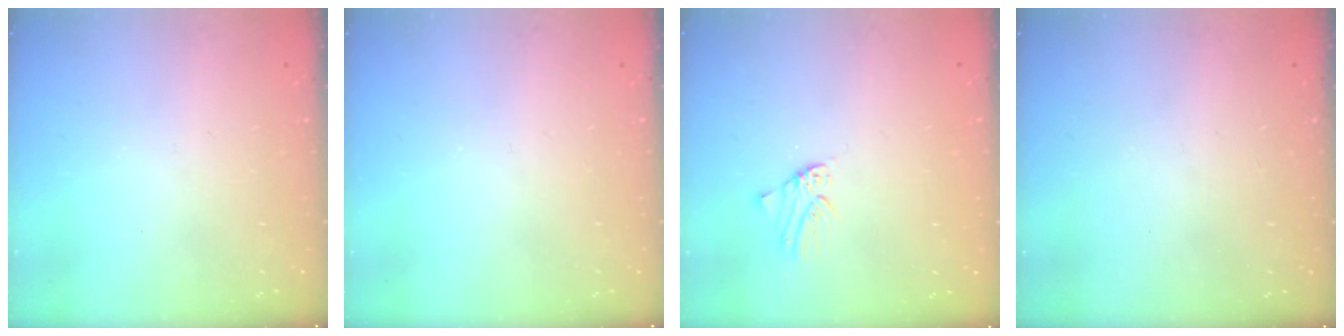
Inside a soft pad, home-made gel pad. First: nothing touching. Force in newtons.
{"total": 0.0}
{"total": 0.0}
{"total": 2.2, "press": 2.2, "slide": 0.2}